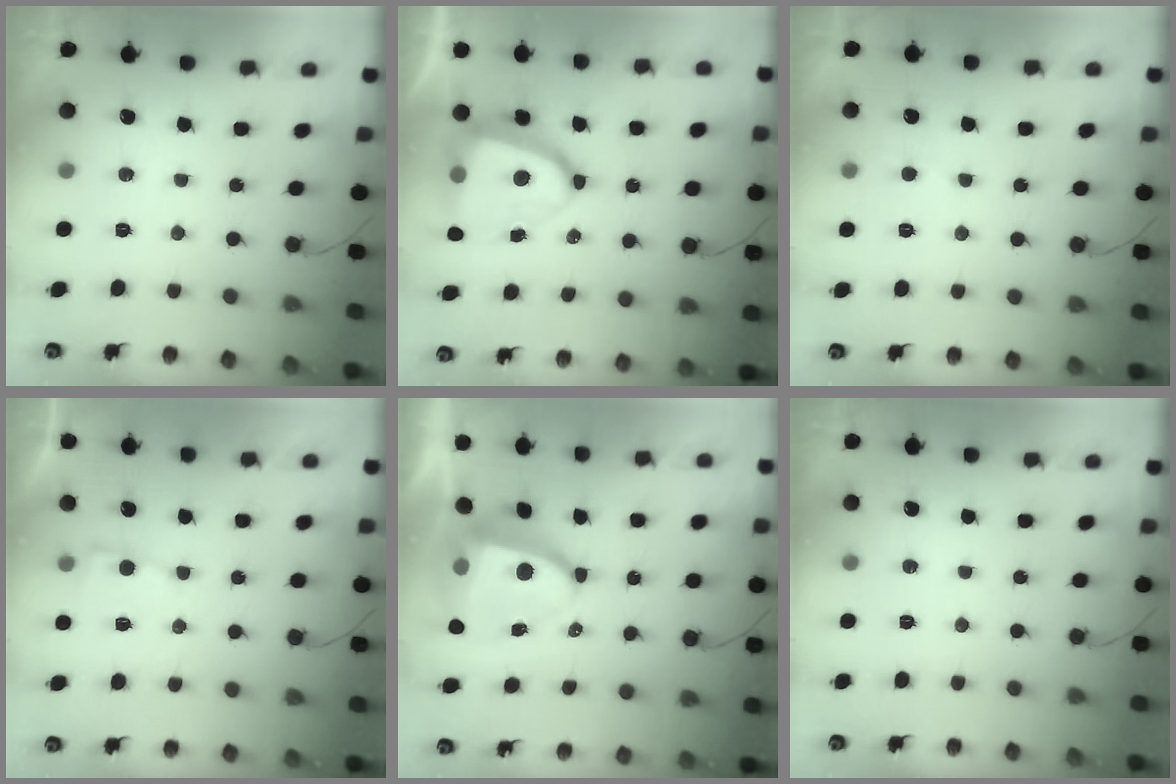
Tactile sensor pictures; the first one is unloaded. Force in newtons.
{"total": 14.5, "press": 14.5, "slide": 1.3}
{"total": 2.5, "press": 2.5, "slide": 0.2}
{"total": 2.6, "press": 2.6, "slide": 0.3}
{"total": 8.4, "press": 8.3, "slide": 1.0}
{"total": 0.0}